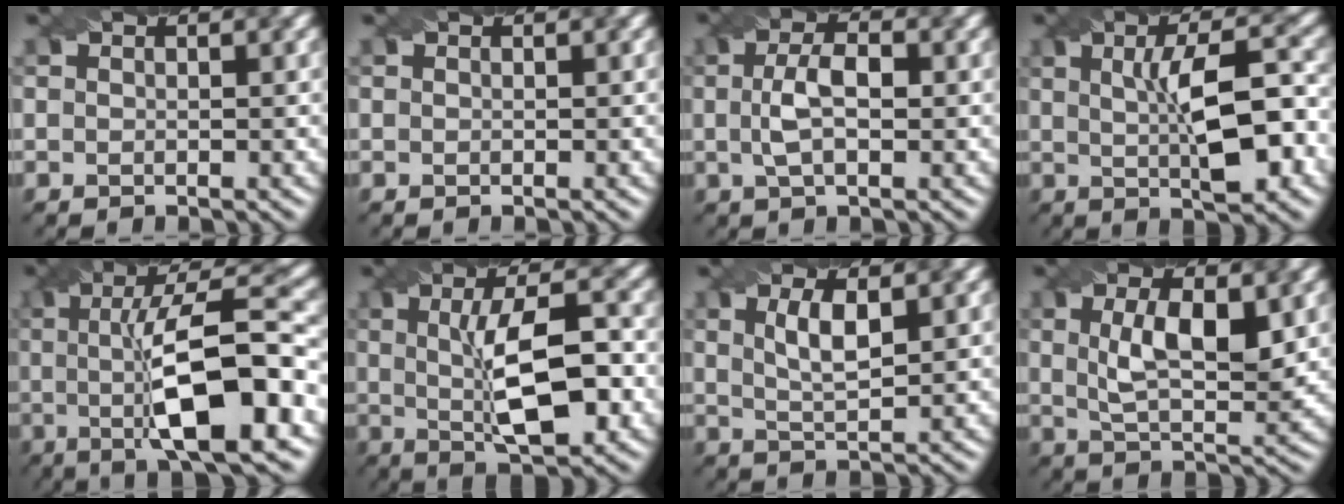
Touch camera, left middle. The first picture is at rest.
{"total": 0.0}
{"total": 3.7, "force": [0.1, 1.5, 3.3], "torque": [-0.074, 0.005, -0.001]}
{"total": 7.6, "force": [0.4, 2.0, 7.3], "torque": [-0.104, 0.011, 0.005]}
{"total": 11.8, "force": [-0.9, 2.8, 11.4], "torque": [-0.167, 0.008, -0.018]}
{"total": 8.7, "force": [0.0, 2.7, 8.2], "torque": [-0.126, 0.008, -0.002]}
{"total": 3.3, "force": [1.2, 1.0, 2.9], "torque": [-0.062, 0.001, 0.024]}
{"total": 6.4, "force": [1.5, 2.4, 5.8], "torque": [-0.107, -0.001, 0.031]}